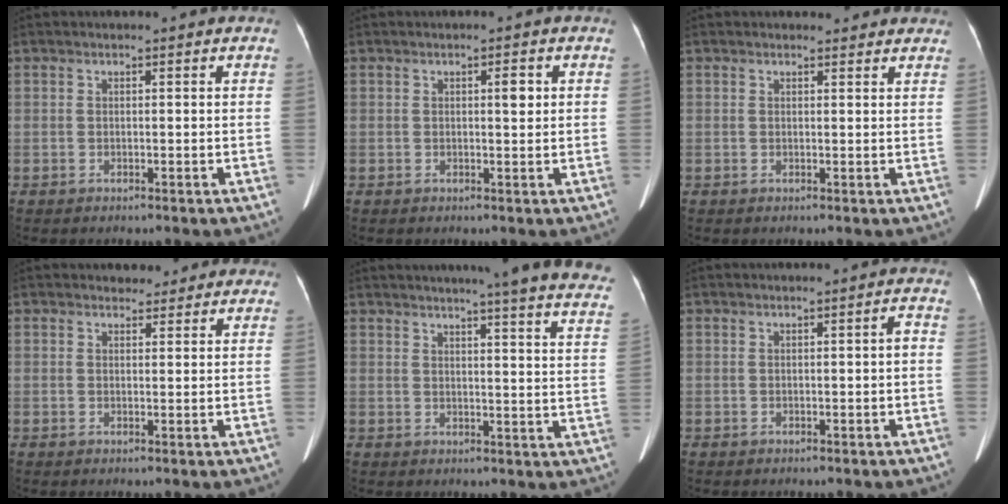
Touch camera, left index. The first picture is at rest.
{"total": 1.8, "force": [0.4, 0.5, 1.7], "torque": [-0.025, 0.002, 0.006]}
{"total": 3.6, "force": [3.3, 1.3, 0.5], "torque": [0.002, 0.004, 0.026]}
{"total": 3.2, "force": [2.7, 1.7, 0.2], "torque": [0.005, 0.008, 0.030]}
{"total": 23.5, "force": [20.9, 0.5, 10.7], "torque": [-0.143, -0.066, 0.228]}
{"total": 0.9, "force": [-0.2, 0.1, 0.9], "torque": [-0.007, 0.002, -0.002]}